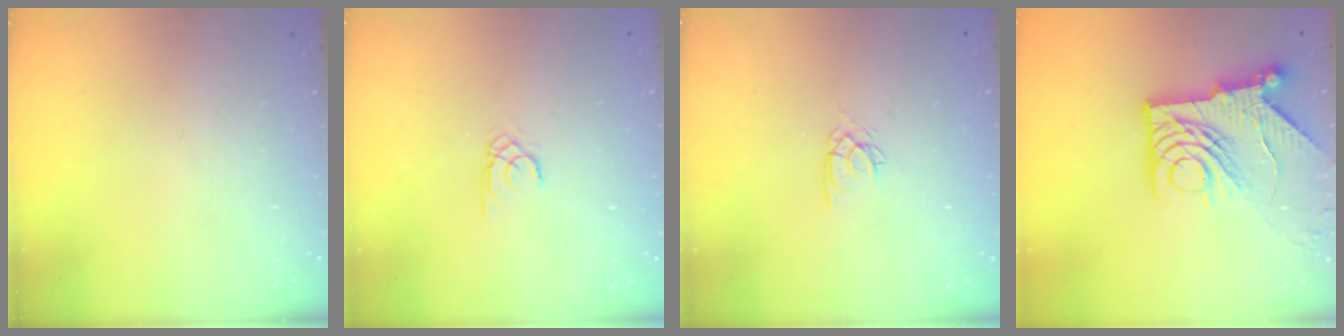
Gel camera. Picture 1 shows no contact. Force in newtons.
{"total": 1.3, "press": 1.3, "slide": 0.1}
{"total": 2.5, "press": 2.5, "slide": 0.1}
{"total": 14.5, "press": 14.4, "slide": 1.7}